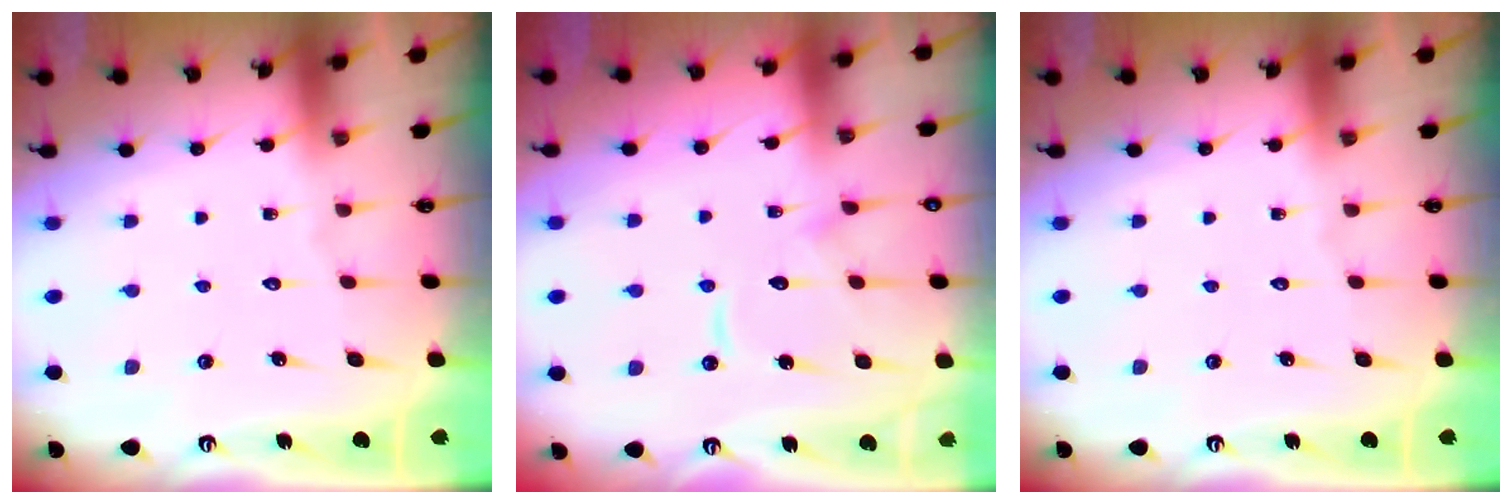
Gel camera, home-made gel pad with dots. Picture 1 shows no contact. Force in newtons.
{"total": 11.2, "press": 11.1, "slide": 1.1}
{"total": 0.0}